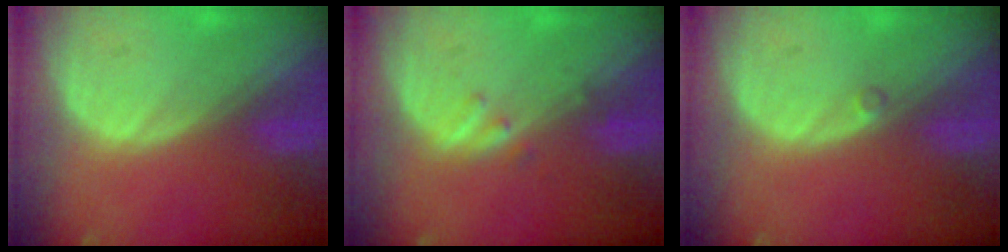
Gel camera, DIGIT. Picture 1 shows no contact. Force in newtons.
{"total": 1.4, "press": 1.4, "slide": 0.2}
{"total": 0.5, "press": 0.5, "slide": 0.2}